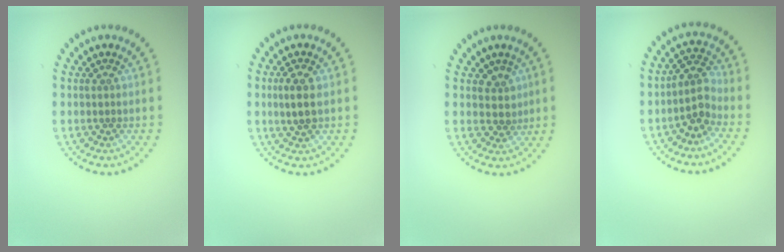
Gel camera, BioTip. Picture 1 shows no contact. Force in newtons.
{"total": 2.4, "press": 2.4, "slide": 0.6}
{"total": 1.9, "press": 1.5, "slide": 1.2}
{"total": 2.5, "press": 1.9, "slide": 1.7}